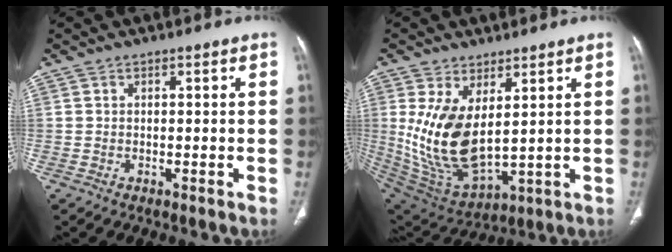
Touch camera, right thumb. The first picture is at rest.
{"total": 15.3, "force": [3.1, 7.8, 12.8], "torque": [-0.241, -0.026, 0.088]}